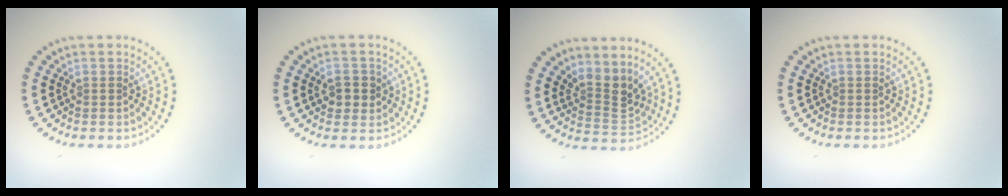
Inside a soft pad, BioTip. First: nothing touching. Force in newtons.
{"total": 2.2, "press": 2.1, "slide": 0.5}
{"total": 3.0, "press": 2.2, "slide": 2.1}
{"total": 0.0}